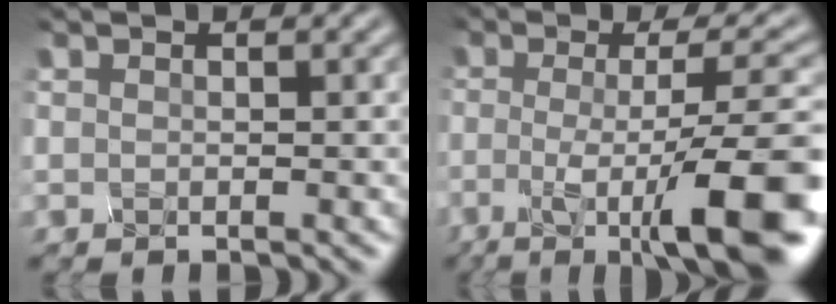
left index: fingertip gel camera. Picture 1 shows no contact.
{"total": 9.7, "force": [-3.1, 1.9, 9.0], "torque": [-0.130, -0.009, -0.031]}